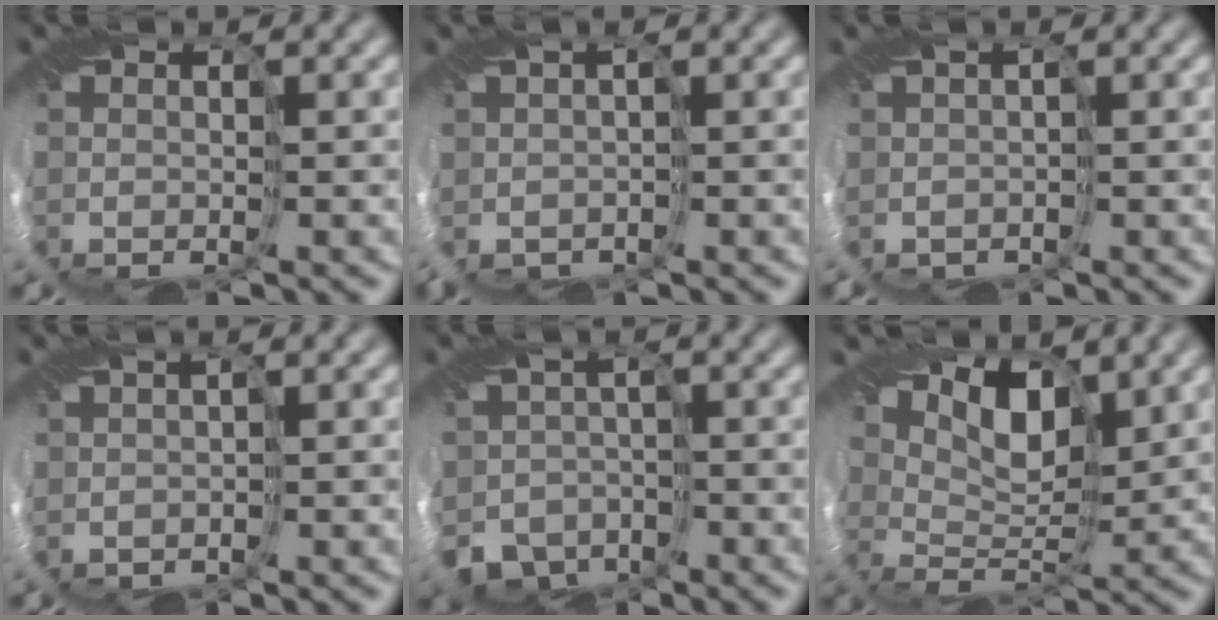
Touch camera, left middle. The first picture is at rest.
{"total": 1.7, "force": [0.0, 1.5, 0.8], "torque": [-0.020, 0.009, 0.012]}
{"total": 1.5, "force": [0.3, 1.2, 0.7], "torque": [-0.024, 0.015, 0.021]}
{"total": 1.1, "force": [0.6, 0.8, 0.5], "torque": [-0.017, 0.012, 0.016]}
{"total": 4.8, "force": [-3.0, 3.7, 0.8], "torque": [-0.006, 0.001, -0.061]}
{"total": 6.7, "force": [4.2, 3.4, 3.9], "torque": [-0.073, 0.009, 0.065]}